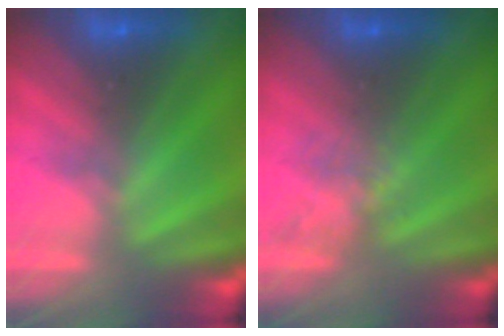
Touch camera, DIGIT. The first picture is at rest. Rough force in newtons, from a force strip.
{"total": 2.1}